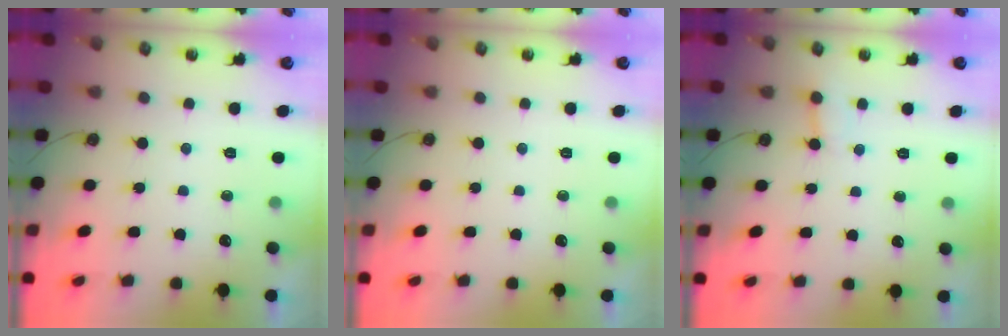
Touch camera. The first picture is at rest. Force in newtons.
{"total": 0.0}
{"total": 2.9, "press": 2.9, "slide": 0.3}